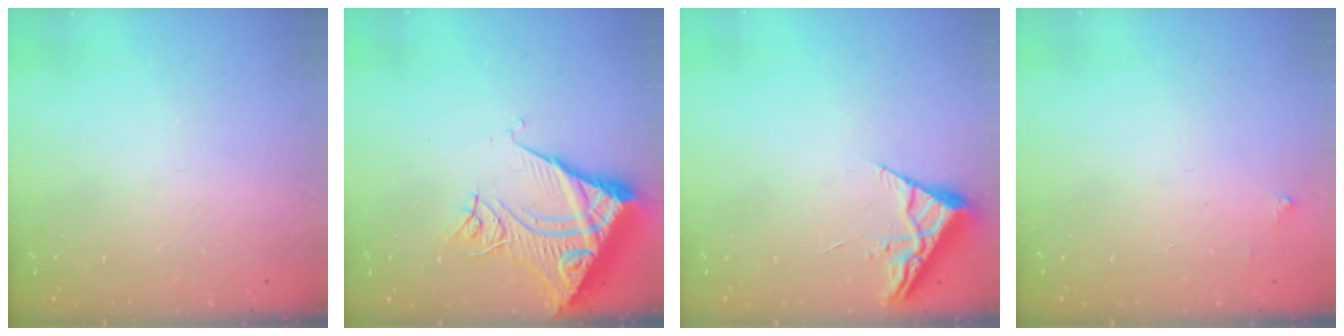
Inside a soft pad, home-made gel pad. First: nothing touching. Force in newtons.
{"total": 13.1, "press": 13.0, "slide": 1.7}
{"total": 3.7, "press": 3.6, "slide": 0.5}
{"total": 2.5, "press": 2.5, "slide": 0.4}